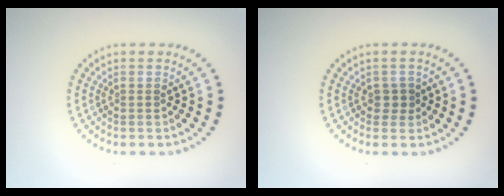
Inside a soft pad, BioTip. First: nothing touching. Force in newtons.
{"total": 1.2, "press": 1.1, "slide": 0.4}